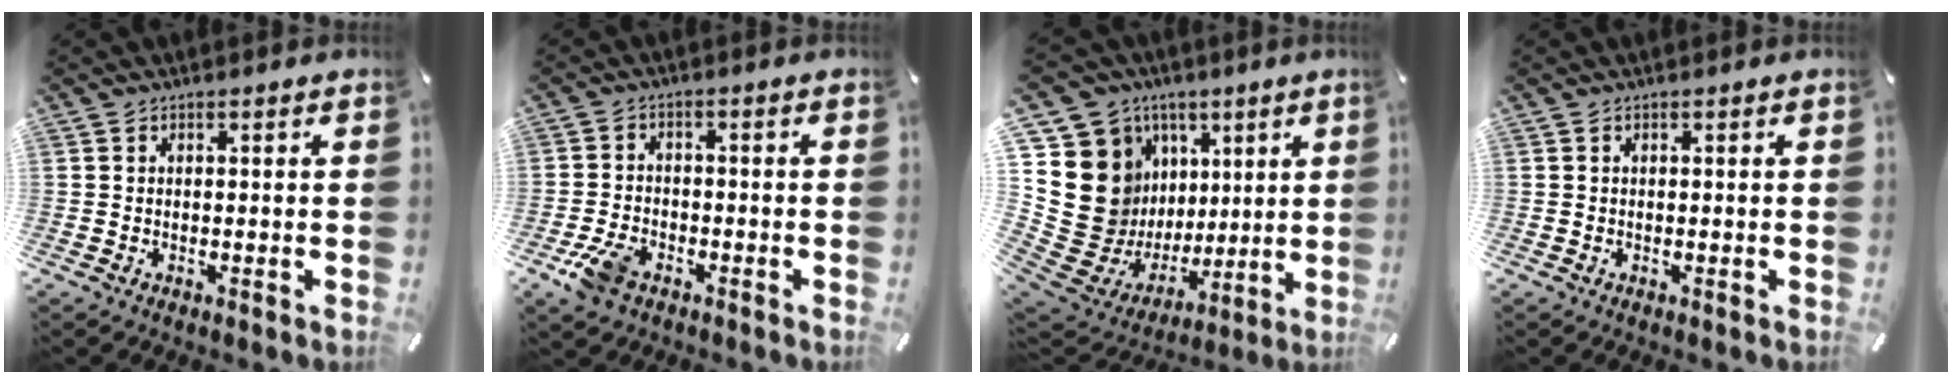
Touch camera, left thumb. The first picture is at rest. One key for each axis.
{"total": 6.0, "fx": -3.5, "fy": 3.7, "fz": 3.2, "tx": -0.074, "ty": 0.015, "tz": -0.066}
{"total": 20.4, "fx": 3.9, "fy": 18.2, "fz": 8.3, "tx": -0.144, "ty": -0.060, "tz": 0.116}
{"total": 0.0}